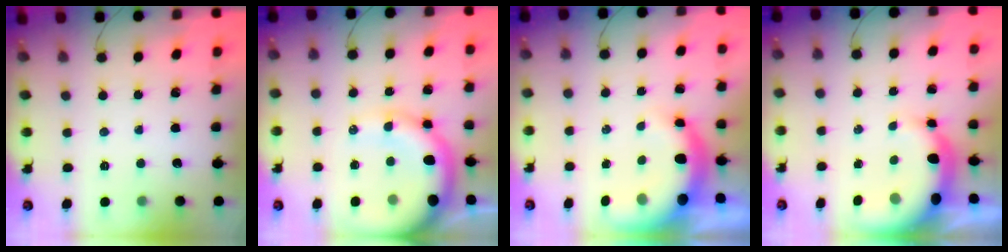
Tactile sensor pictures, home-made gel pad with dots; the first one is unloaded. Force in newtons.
{"total": 15.0, "press": 14.6, "slide": 3.1}
{"total": 10.0, "press": 9.8, "slide": 1.8}
{"total": 8.0, "press": 7.8, "slide": 1.6}